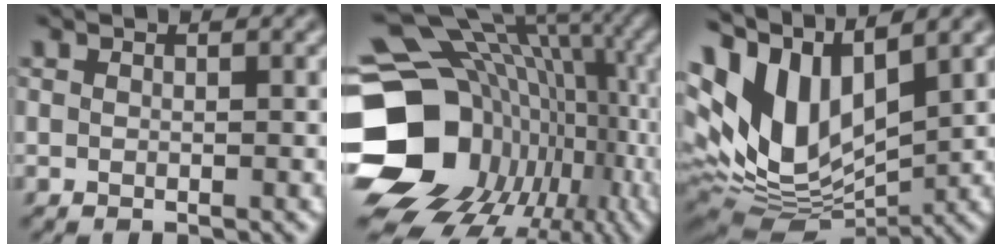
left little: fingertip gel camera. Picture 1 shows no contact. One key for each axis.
{"total": 21.1, "fx": -5.0, "fy": 17.6, "fz": 10.4, "tx": -0.174, "ty": -0.012, "tz": -0.085}
{"total": 11.2, "fx": 4.1, "fy": 5.8, "fz": 8.7, "tx": -0.190, "ty": 0.006, "tz": 0.076}